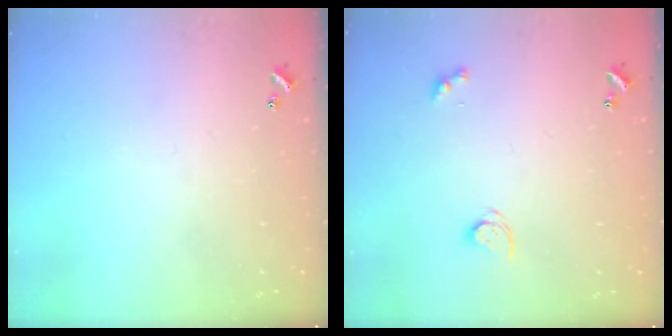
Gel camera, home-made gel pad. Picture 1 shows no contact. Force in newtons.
{"total": 2.1, "press": 2.1, "slide": 0.3}